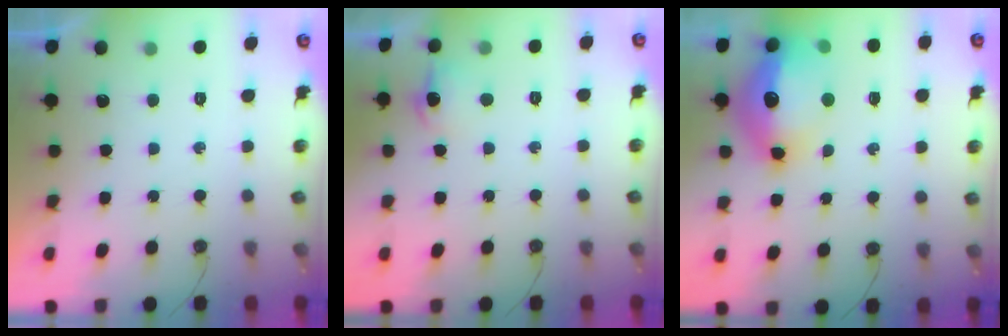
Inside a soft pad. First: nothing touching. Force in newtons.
{"total": 7.3, "press": 7.2, "slide": 0.8}
{"total": 17.7, "press": 17.6, "slide": 1.8}